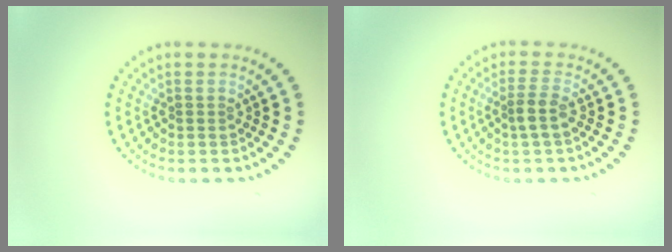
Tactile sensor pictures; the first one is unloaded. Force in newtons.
{"total": 1.8, "press": 1.4, "slide": 1.2}